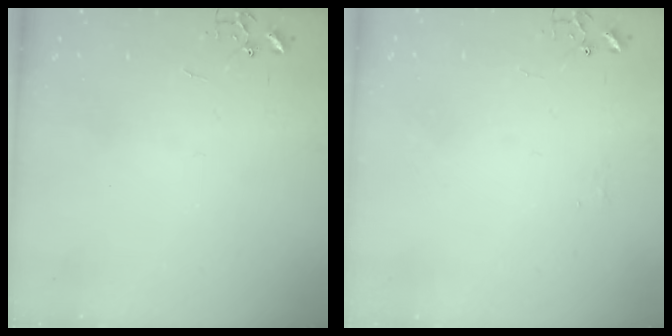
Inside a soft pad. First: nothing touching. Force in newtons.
{"total": 3.8, "press": 3.8, "slide": 0.6}